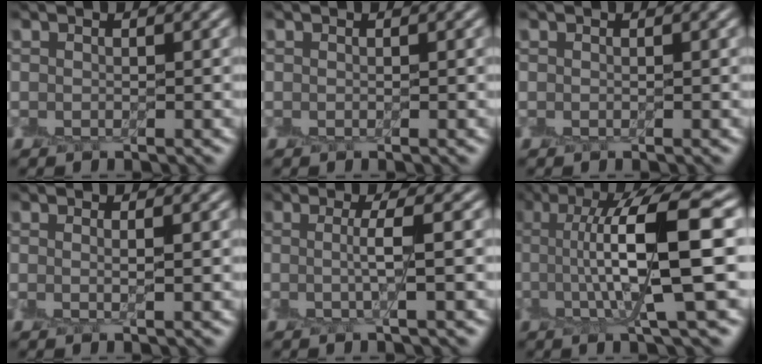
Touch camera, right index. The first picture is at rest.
{"total": 0.0}
{"total": 0.0}
{"total": 1.1, "force": [0.1, 0.0, 1.1], "torque": [-0.021, -0.003, -0.001]}
{"total": 2.5, "force": [0.0, 0.3, 2.5], "torque": [-0.046, -0.002, -0.006]}
{"total": 9.8, "force": [1.3, 1.9, 9.5], "torque": [-0.141, 0.011, 0.024]}